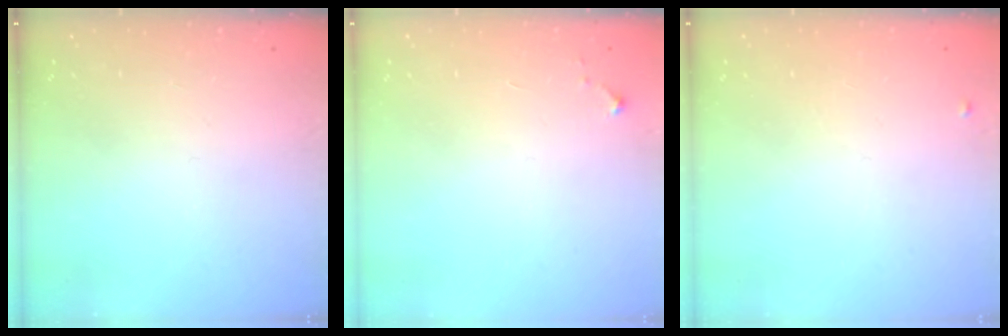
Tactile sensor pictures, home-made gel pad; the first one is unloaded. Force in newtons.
{"total": 2.6, "press": 2.6, "slide": 0.4}
{"total": 3.9, "press": 3.8, "slide": 0.6}